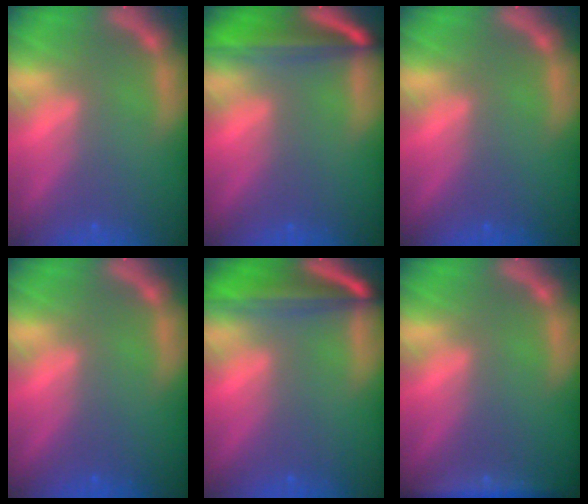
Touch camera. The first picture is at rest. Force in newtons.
{"total": 7.6}
{"total": 0.0}
{"total": 0.0}
{"total": 8.1}
{"total": 3.5}